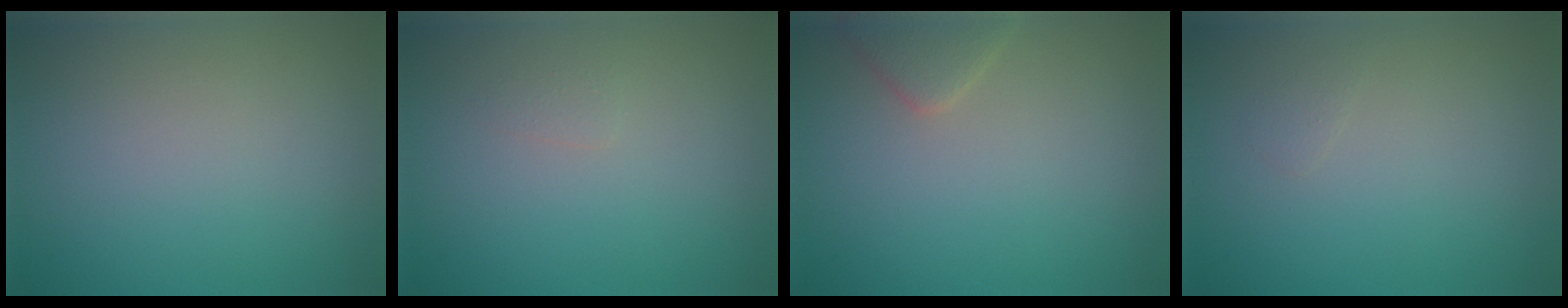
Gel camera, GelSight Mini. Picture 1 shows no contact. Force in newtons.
{"total": 0.6, "press": 0.6, "slide": 0.0}
{"total": 2.0, "press": 2.0, "slide": 0.1}
{"total": 0.5, "press": 0.5, "slide": 0.0}